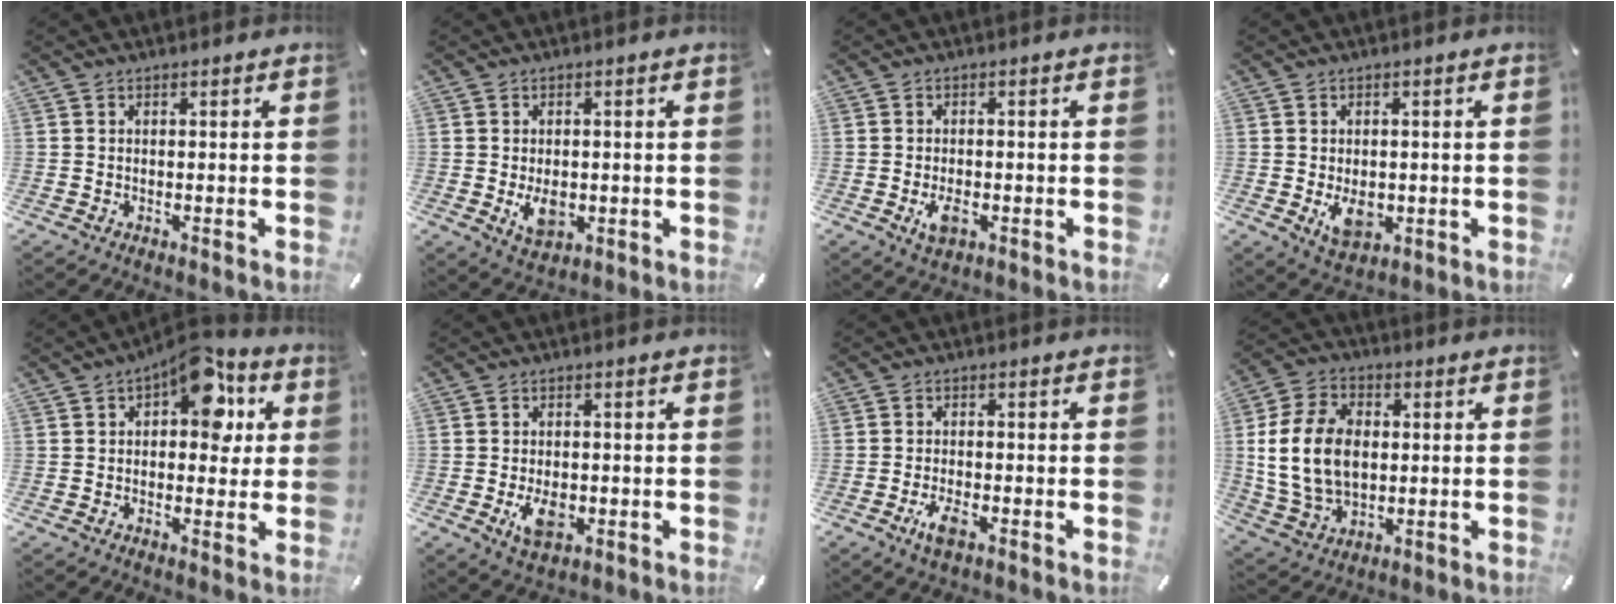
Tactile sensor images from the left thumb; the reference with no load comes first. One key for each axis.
{"total": 5.5, "fx": -0.6, "fy": 3.7, "fz": 4.0, "tx": -0.075, "ty": -0.008, "tz": -0.013}
{"total": 3.9, "fx": -1.2, "fy": 2.2, "fz": 3.0, "tx": -0.056, "ty": -0.001, "tz": -0.024}
{"total": 6.1, "fx": -0.8, "fy": 4.3, "fz": 4.2, "tx": -0.066, "ty": -0.010, "tz": -0.016}
{"total": 12.5, "fx": 5.2, "fy": 7.2, "fz": 8.8, "tx": -0.106, "ty": -0.021, "tz": 0.086}
{"total": 6.1, "fx": -1.3, "fy": 3.8, "fz": 4.5, "tx": -0.080, "ty": -0.005, "tz": -0.025}
{"total": 4.2, "fx": -2.0, "fy": 1.7, "fz": 3.3, "tx": -0.072, "ty": 0.003, "tz": -0.039}
{"total": 14.9, "fx": 0.6, "fy": 11.2, "fz": 9.8, "tx": -0.220, "ty": 0.011, "tz": 0.009}